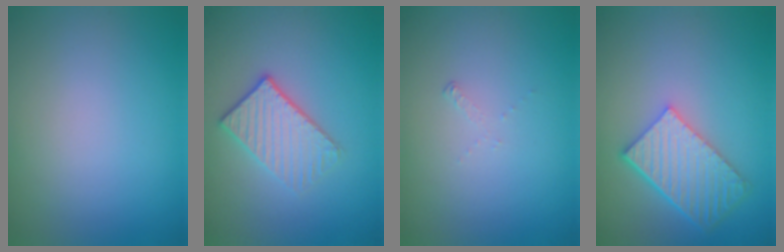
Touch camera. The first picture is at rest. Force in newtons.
{"total": 3.3, "press": 3.0, "slide": 1.5}
{"total": 0.6, "press": 0.2, "slide": 0.6}
{"total": 5.8, "press": 4.5, "slide": 3.6}